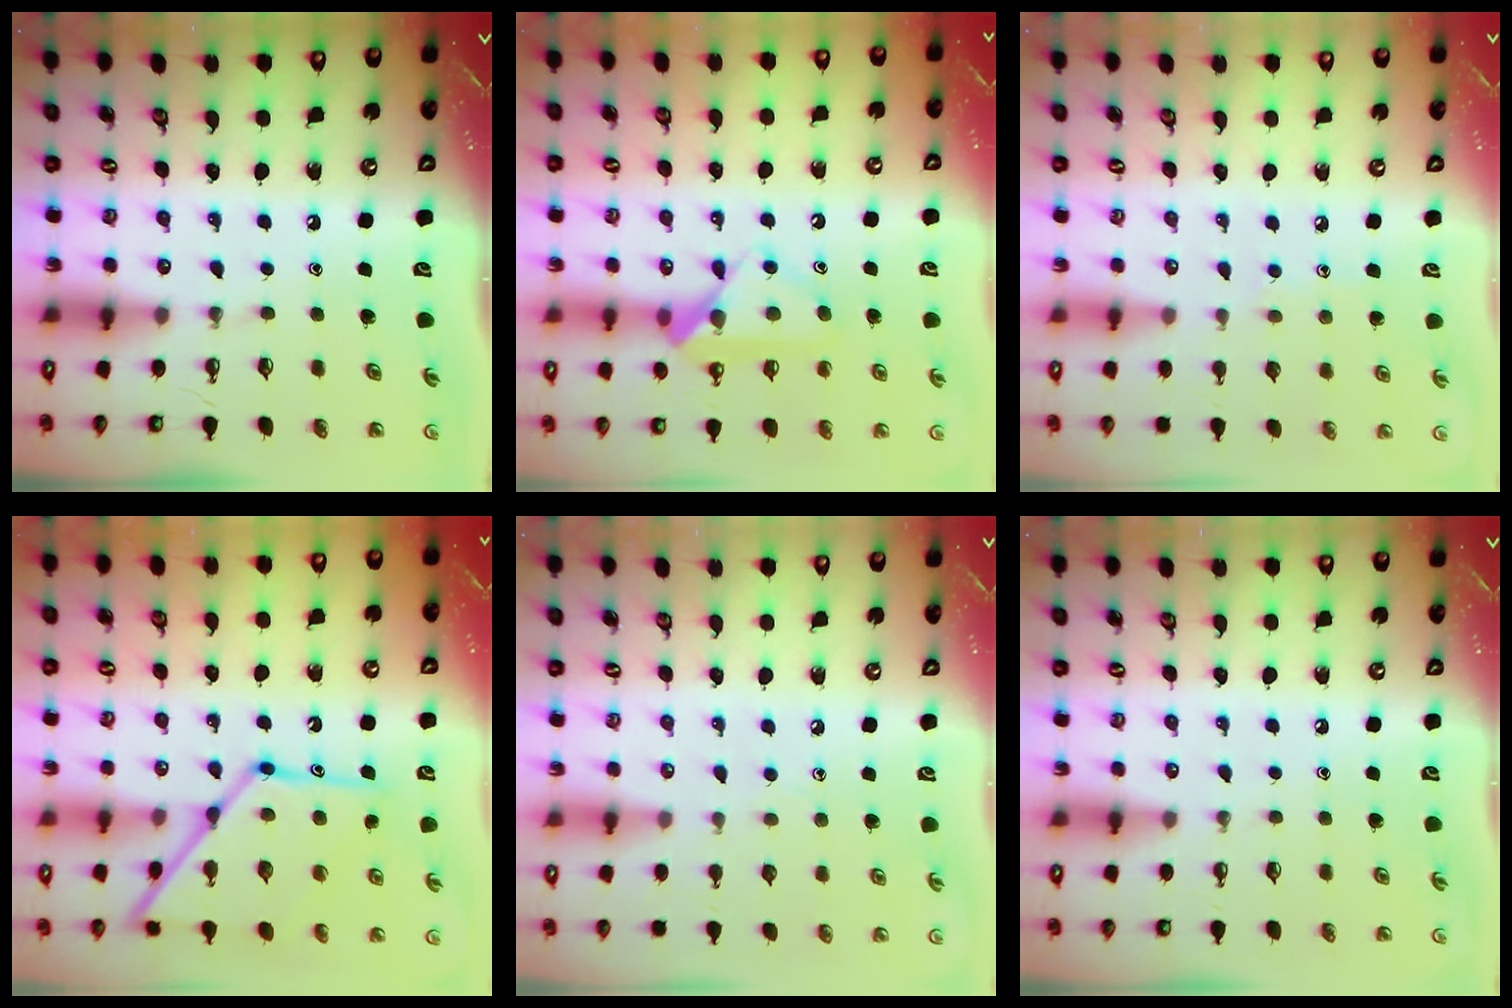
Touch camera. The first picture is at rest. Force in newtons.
{"total": 12.7, "press": 12.6, "slide": 0.8}
{"total": 6.1, "press": 6.0, "slide": 0.5}
{"total": 17.5, "press": 17.5, "slide": 1.4}
{"total": 4.9, "press": 4.8, "slide": 0.7}
{"total": 0.0}